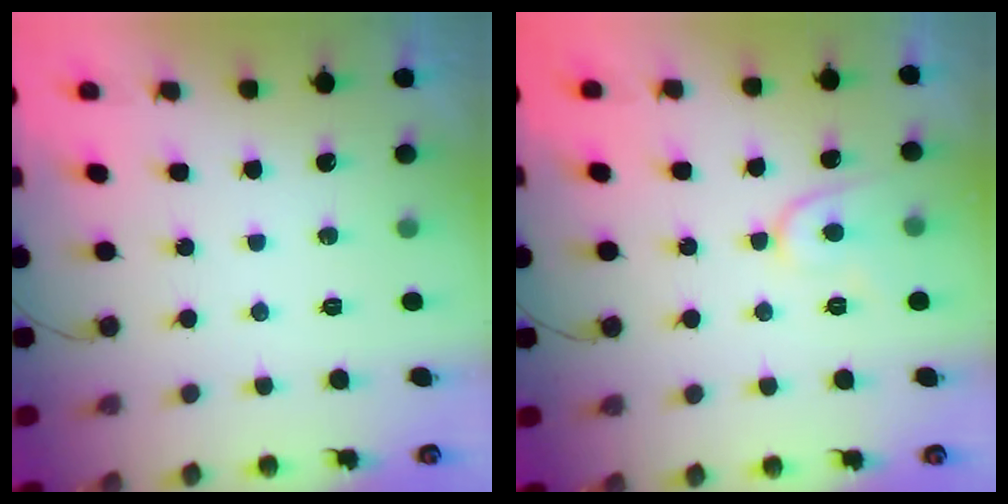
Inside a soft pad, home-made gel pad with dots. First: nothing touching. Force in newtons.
{"total": 7.4, "press": 7.4, "slide": 0.6}